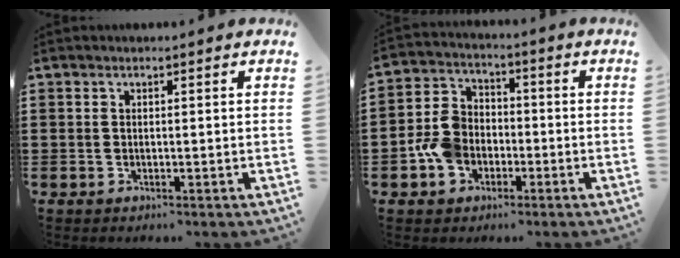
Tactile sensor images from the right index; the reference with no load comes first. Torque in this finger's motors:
{"motor_torque": [1.72, 0.42, 0.72, 0.17]}